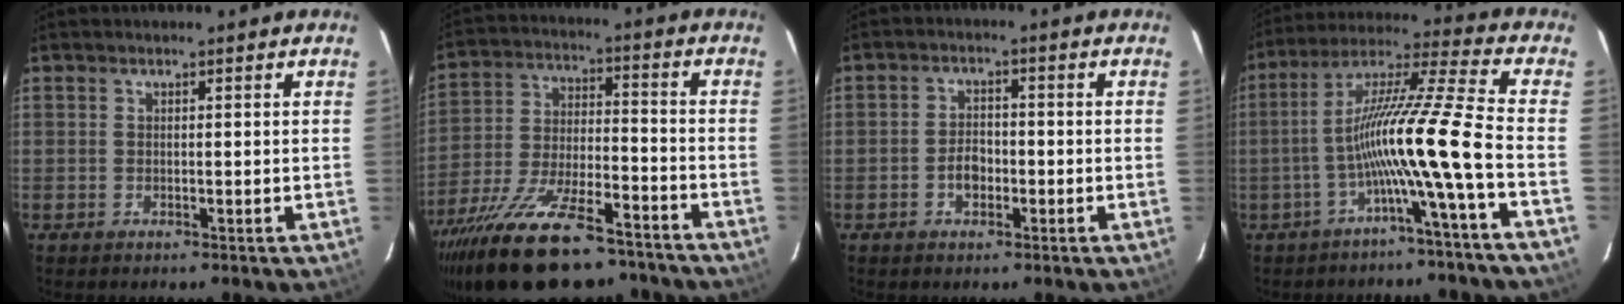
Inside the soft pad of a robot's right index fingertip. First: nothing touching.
{"total": 25.9, "force": [-19.8, 9.0, 13.9], "torque": [-0.269, -0.037, -0.302]}
{"total": 3.6, "force": [-1.4, 2.5, 2.2], "torque": [-0.041, 0.006, -0.022]}
{"total": 13.5, "force": [-5.2, -2.5, 12.2], "torque": [-0.211, 0.002, -0.098]}